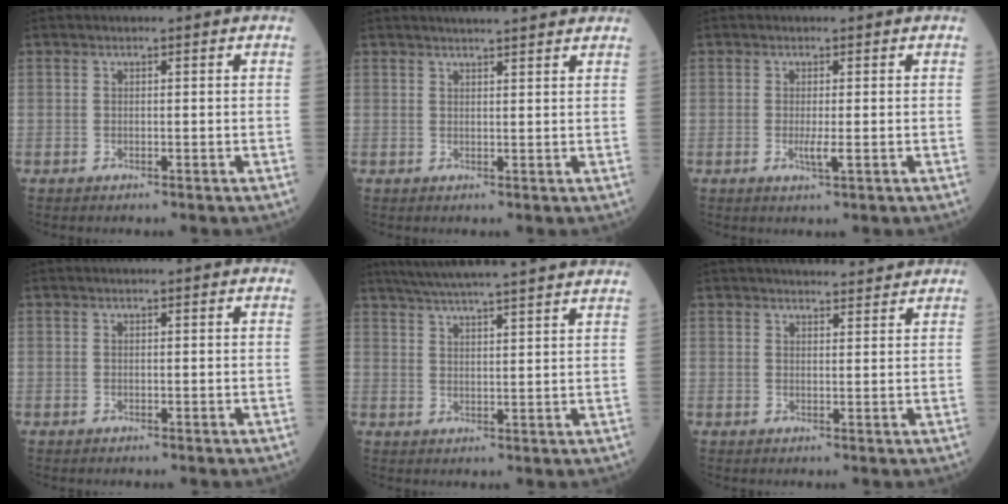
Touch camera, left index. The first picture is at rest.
{"total": 7.8, "force": [7.0, 0.8, 3.4], "torque": [-0.047, 0.023, 0.082]}
{"total": 2.0, "force": [-0.4, 0.1, 2.0], "torque": [-0.040, -0.005, -0.007]}
{"total": 1.5, "force": [1.2, 0.5, 0.8], "torque": [-0.007, 0.021, 0.011]}
{"total": 20.5, "force": [18.5, 0.6, 8.8], "torque": [-0.149, 0.012, 0.246]}
{"total": 11.3, "force": [10.4, 1.9, 3.8], "torque": [-0.047, 0.022, 0.135]}